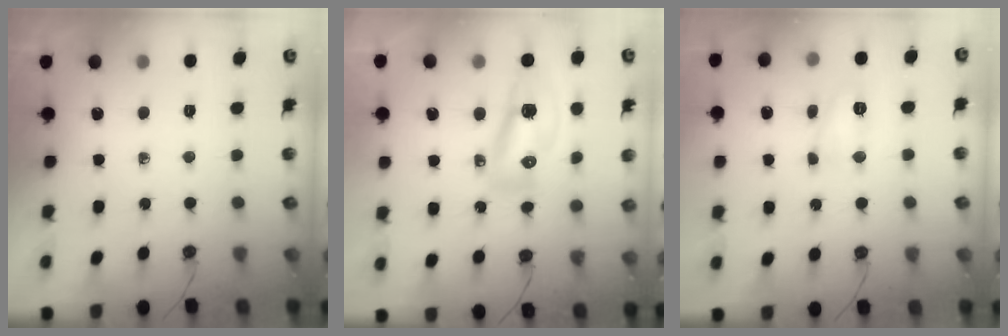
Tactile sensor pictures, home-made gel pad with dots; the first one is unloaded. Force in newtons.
{"total": 10.0, "press": 9.9, "slide": 1.0}
{"total": 7.0, "press": 6.9, "slide": 0.7}